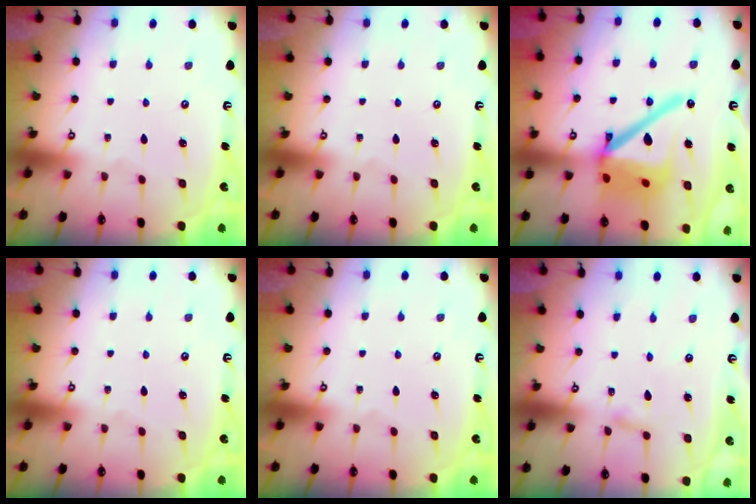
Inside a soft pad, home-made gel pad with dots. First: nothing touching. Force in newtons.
{"total": 0.0}
{"total": 20.2, "press": 20.0, "slide": 2.7}
{"total": 0.0}
{"total": 0.0}
{"total": 2.0, "press": 2.0, "slide": 0.2}